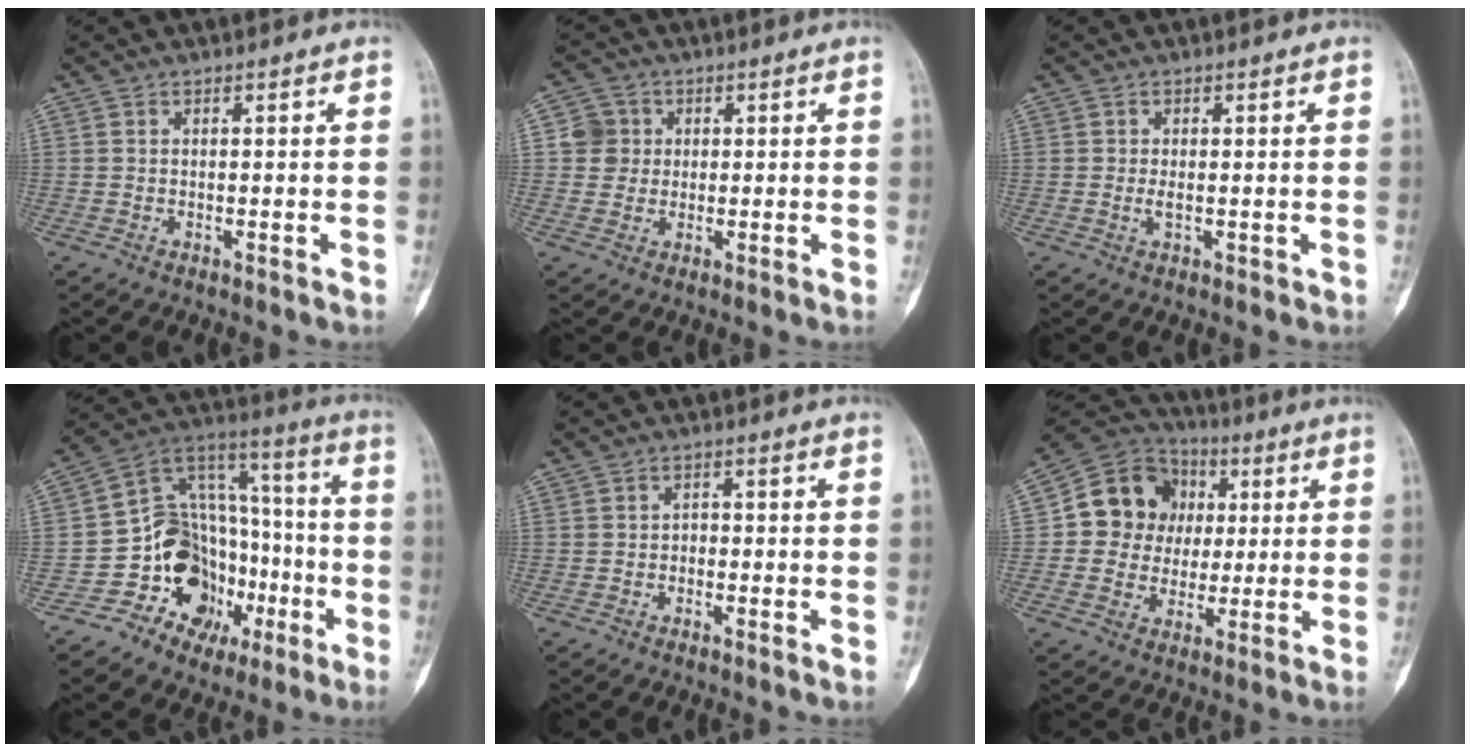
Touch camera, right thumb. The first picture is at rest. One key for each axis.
{"total": 4.5, "fx": 0.7, "fy": 4.4, "fz": 0.5, "tx": 0.027, "ty": 0.008, "tz": 0.007}
{"total": 1.4, "fx": -0.1, "fy": 0.8, "fz": 1.2, "tx": -0.021, "ty": -0.001, "tz": -0.002}
{"total": 20.1, "fx": -7.1, "fy": 15.5, "fz": 10.7, "tx": -0.108, "ty": 0.103, "tz": -0.112}
{"total": 1.3, "fx": -0.6, "fy": 1.0, "fz": 0.5, "tx": 0.004, "ty": 0.007, "tz": -0.015}
{"total": 13.9, "fx": 1.6, "fy": 12.6, "fz": 5.6, "tx": -0.053, "ty": 0.015, "tz": 0.024}